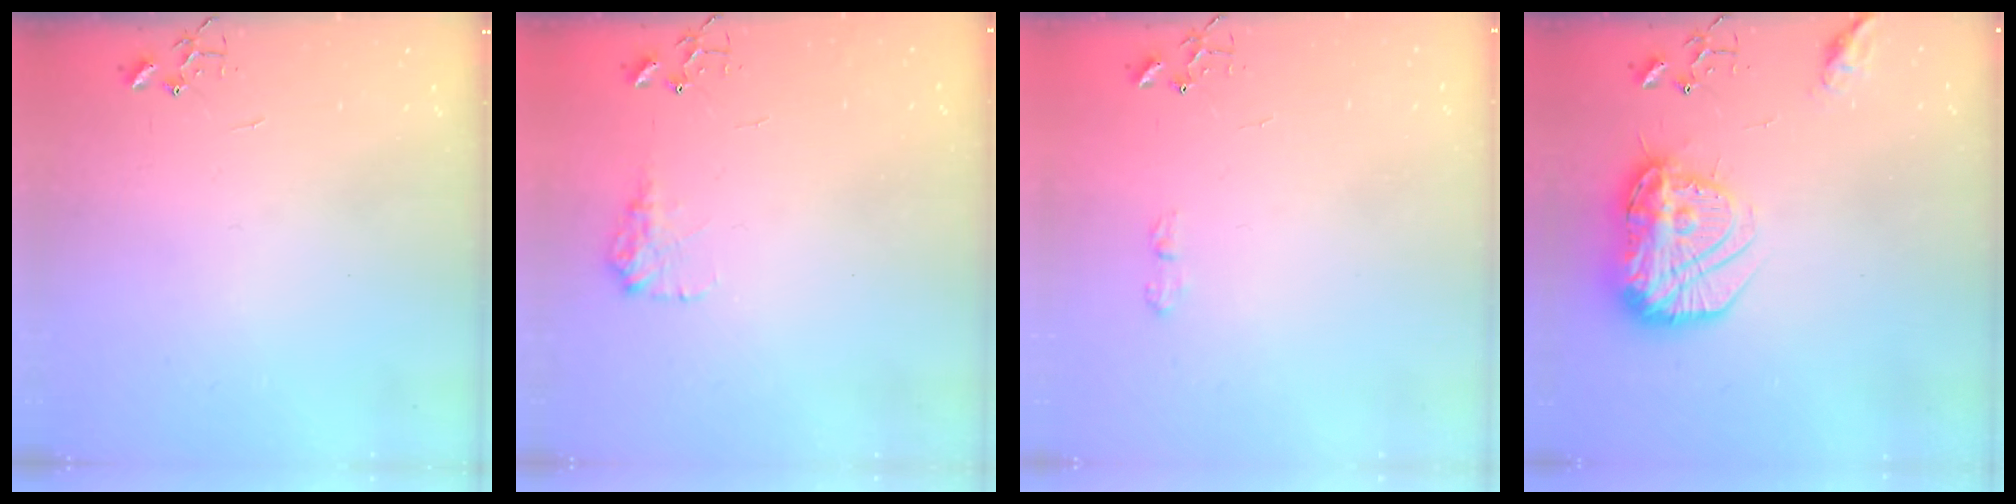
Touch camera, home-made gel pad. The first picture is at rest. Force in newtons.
{"total": 9.6, "press": 9.6, "slide": 0.3}
{"total": 6.4, "press": 6.4, "slide": 0.9}
{"total": 19.3, "press": 19.2, "slide": 1.6}